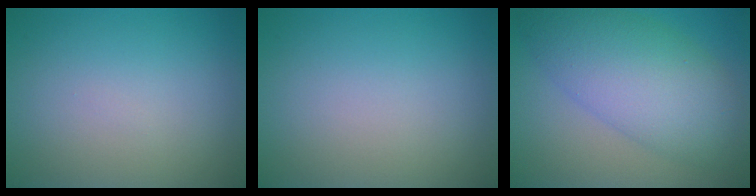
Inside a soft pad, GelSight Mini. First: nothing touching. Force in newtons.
{"total": 0.0}
{"total": 8.5, "press": 8.5, "slide": 0.3}